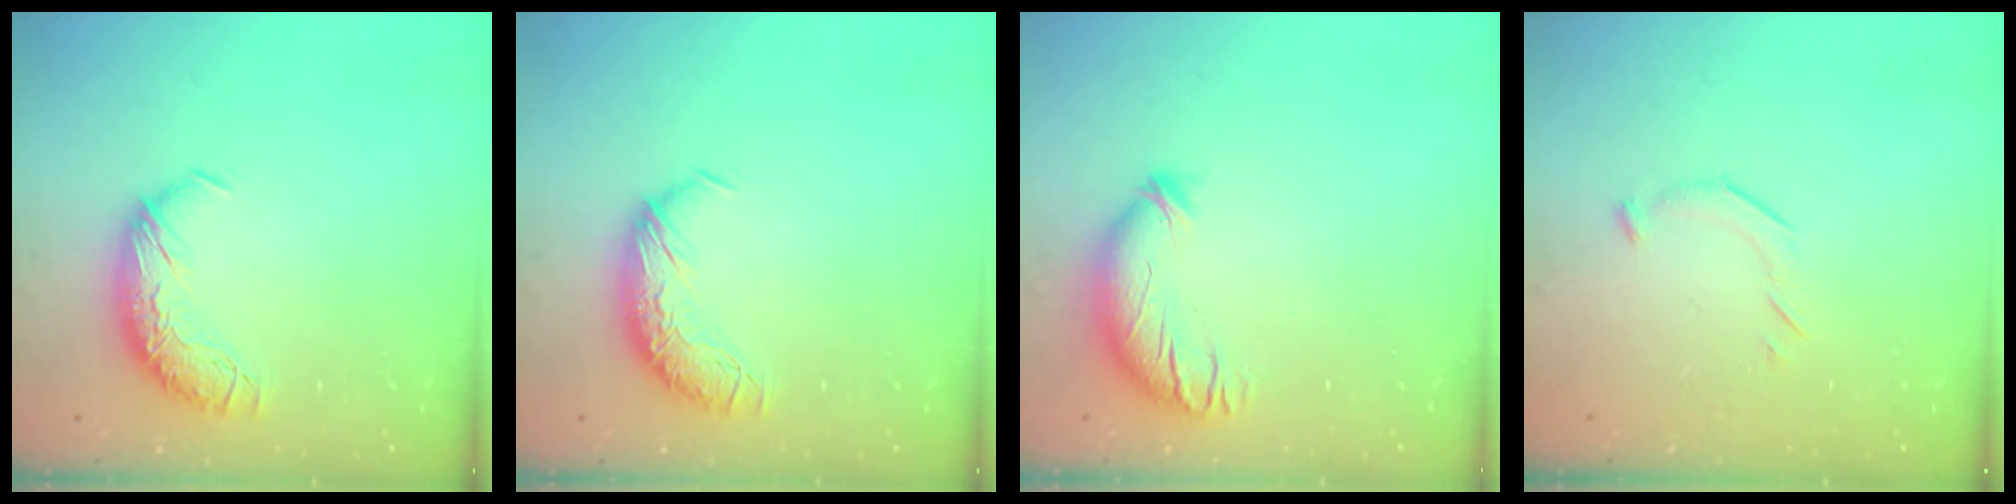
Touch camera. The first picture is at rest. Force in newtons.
{"total": 0.0}
{"total": 3.7, "press": 2.9, "slide": 2.3}
{"total": 7.1, "press": 7.0, "slide": 0.8}